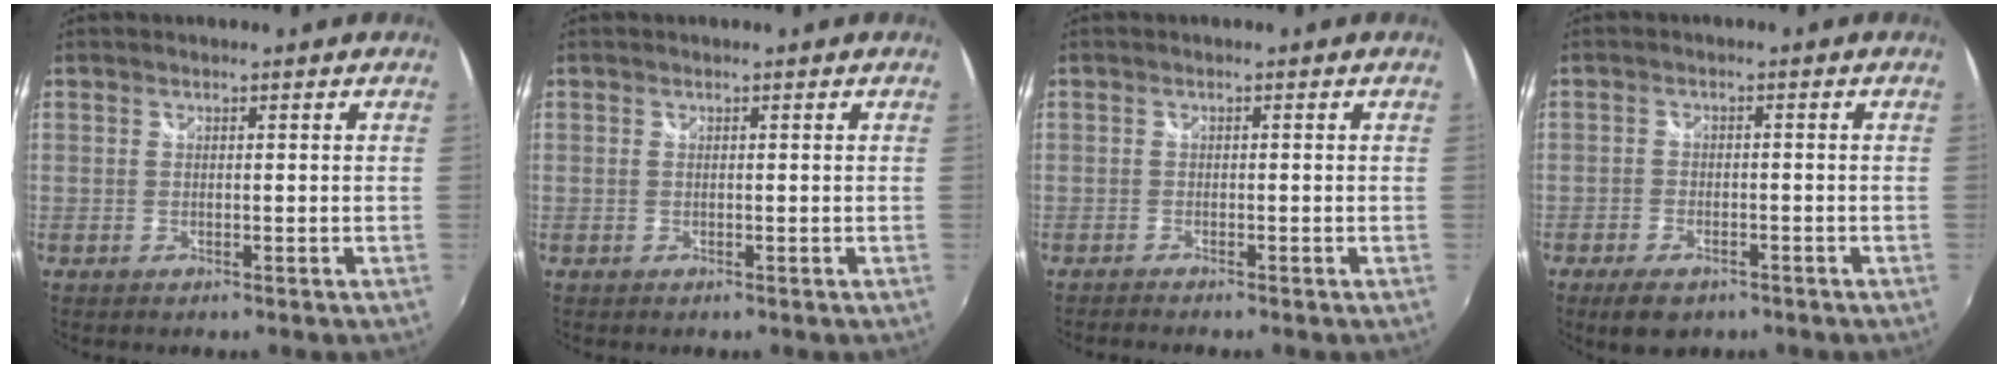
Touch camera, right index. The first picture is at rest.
{"total": 0.0}
{"total": 1.9, "force": [-1.8, 0.2, 0.6], "torque": [-0.021, -0.013, -0.035]}
{"total": 6.2, "force": [-4.3, 3.2, 3.1], "torque": [-0.080, -0.008, -0.066]}